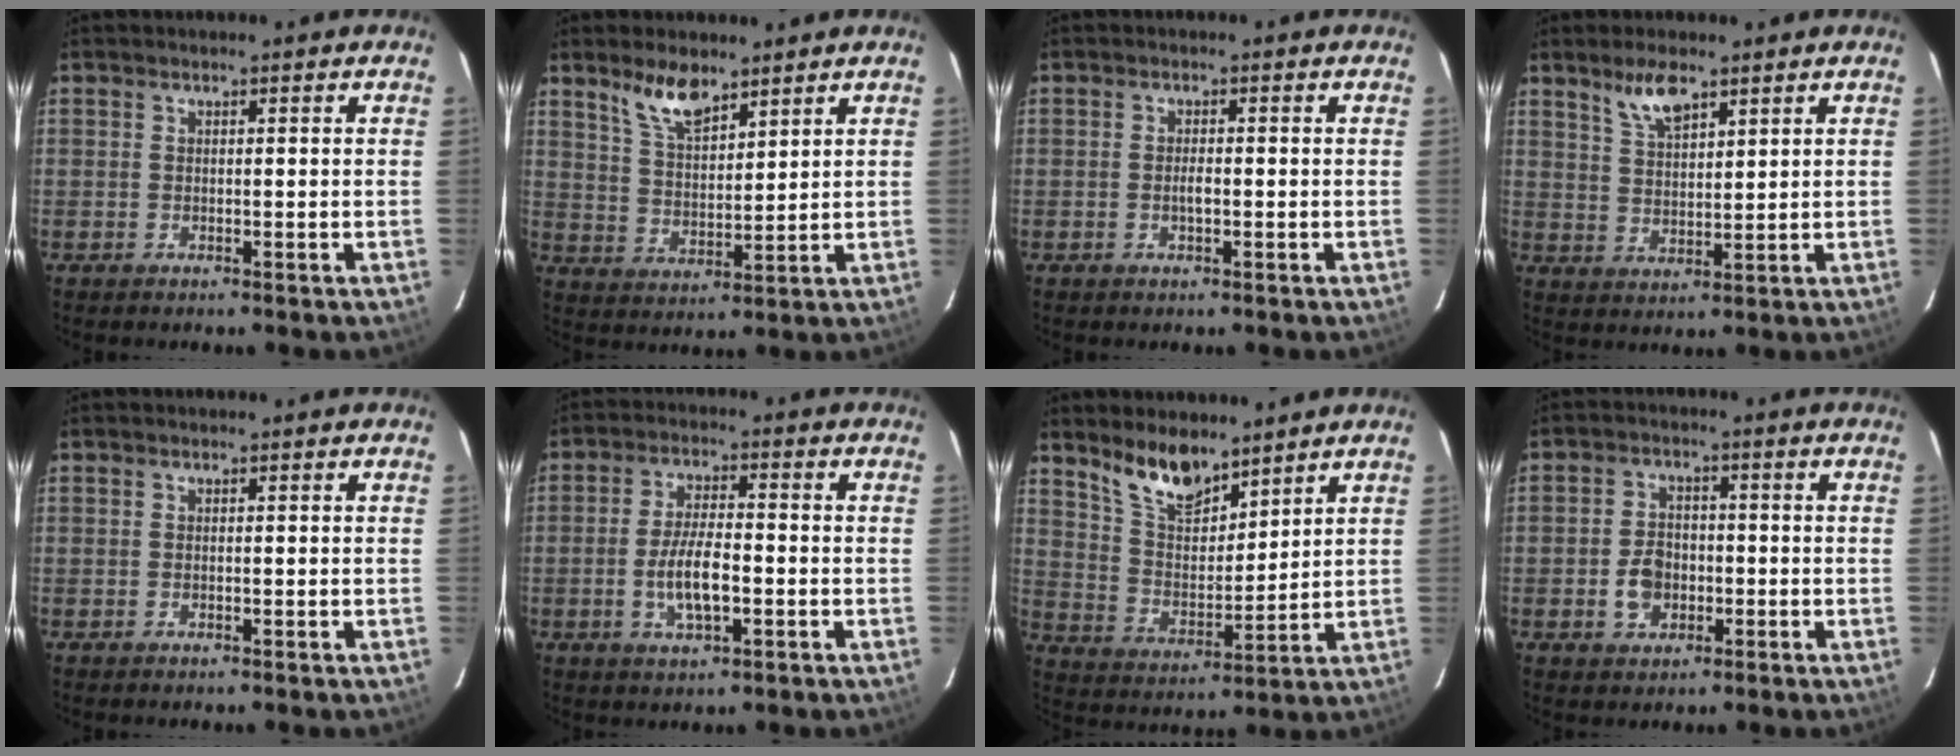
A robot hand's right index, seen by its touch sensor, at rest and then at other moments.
{"total": 7.6, "force": [5.7, 2.6, 4.3], "torque": [-0.078, 0.005, 0.115]}
{"total": 1.6, "force": [-0.4, 0.6, 1.4], "torque": [-0.027, 0.000, -0.008]}
{"total": 6.0, "force": [4.3, 2.0, 3.7], "torque": [-0.067, 0.001, 0.086]}
{"total": 0.0}
{"total": 7.6, "force": [-2.0, 2.5, 6.8], "torque": [-0.135, -0.002, -0.037]}
{"total": 10.1, "force": [8.1, 3.6, 4.9], "torque": [-0.091, 0.003, 0.160]}
{"total": 5.4, "force": [-1.6, 4.1, 3.1], "torque": [-0.062, 0.013, -0.023]}